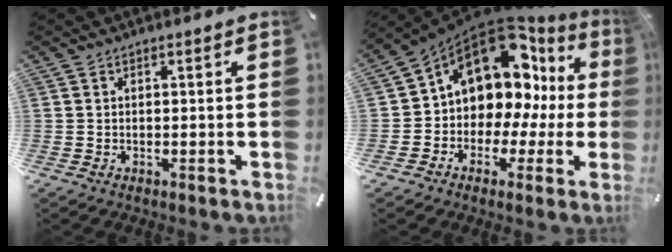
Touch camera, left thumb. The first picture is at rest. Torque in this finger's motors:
{"motor_torque": [1.82, 3.19, 1.80, -0.97, 0.48]}